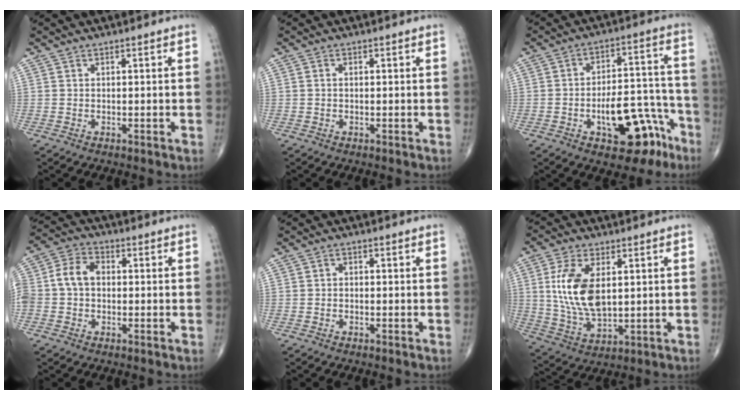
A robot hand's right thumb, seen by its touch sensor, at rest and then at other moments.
{"total": 0.6, "force": [0.0, 0.4, 0.5], "torque": [-0.012, 0.001, 0.000]}
{"total": 15.5, "force": [-7.4, 7.3, 11.5], "torque": [-0.128, 0.065, -0.095]}
{"total": 9.7, "force": [0.0, 7.3, 6.4], "torque": [-0.127, 0.036, -0.007]}
{"total": 1.0, "force": [-0.2, 0.7, 0.6], "torque": [-0.003, 0.003, -0.008]}
{"total": 13.0, "force": [2.4, 6.9, 10.8], "torque": [-0.212, -0.014, 0.055]}